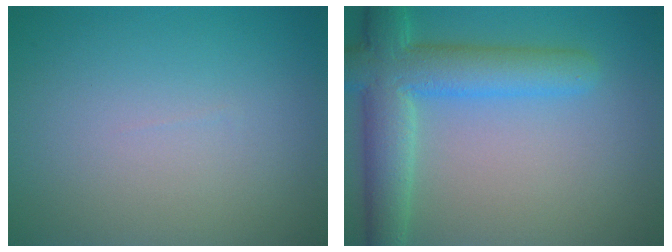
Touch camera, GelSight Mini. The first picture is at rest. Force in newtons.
{"total": 7.2, "press": 7.1, "slide": 0.5}